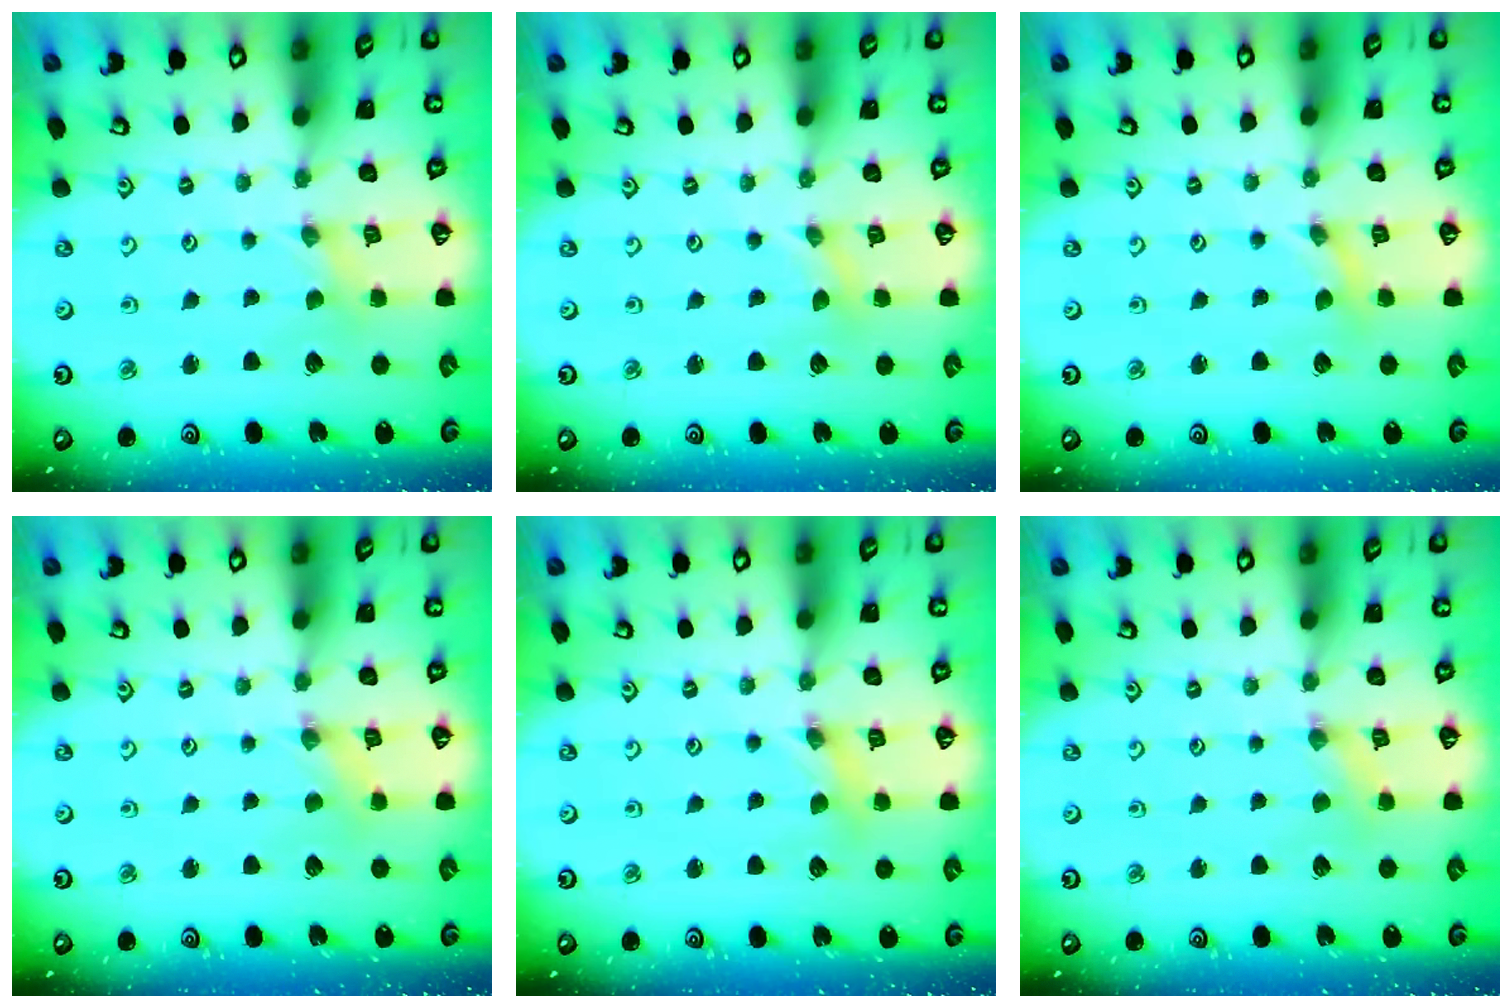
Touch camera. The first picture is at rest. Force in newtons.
{"total": 0.5, "press": 0.5, "slide": 0.0}
{"total": 0.0}
{"total": 1.5, "press": 1.4, "slide": 0.2}
{"total": 2.7, "press": 2.7, "slide": 0.3}
{"total": 1.3, "press": 1.3, "slide": 0.3}